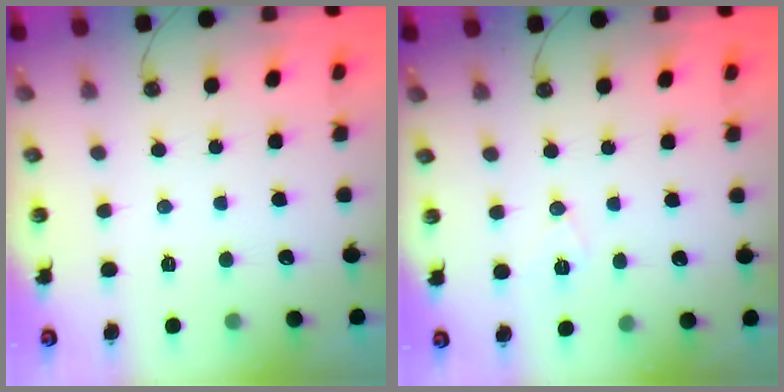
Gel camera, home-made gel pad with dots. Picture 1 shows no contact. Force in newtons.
{"total": 6.8, "press": 5.0, "slide": 4.5}